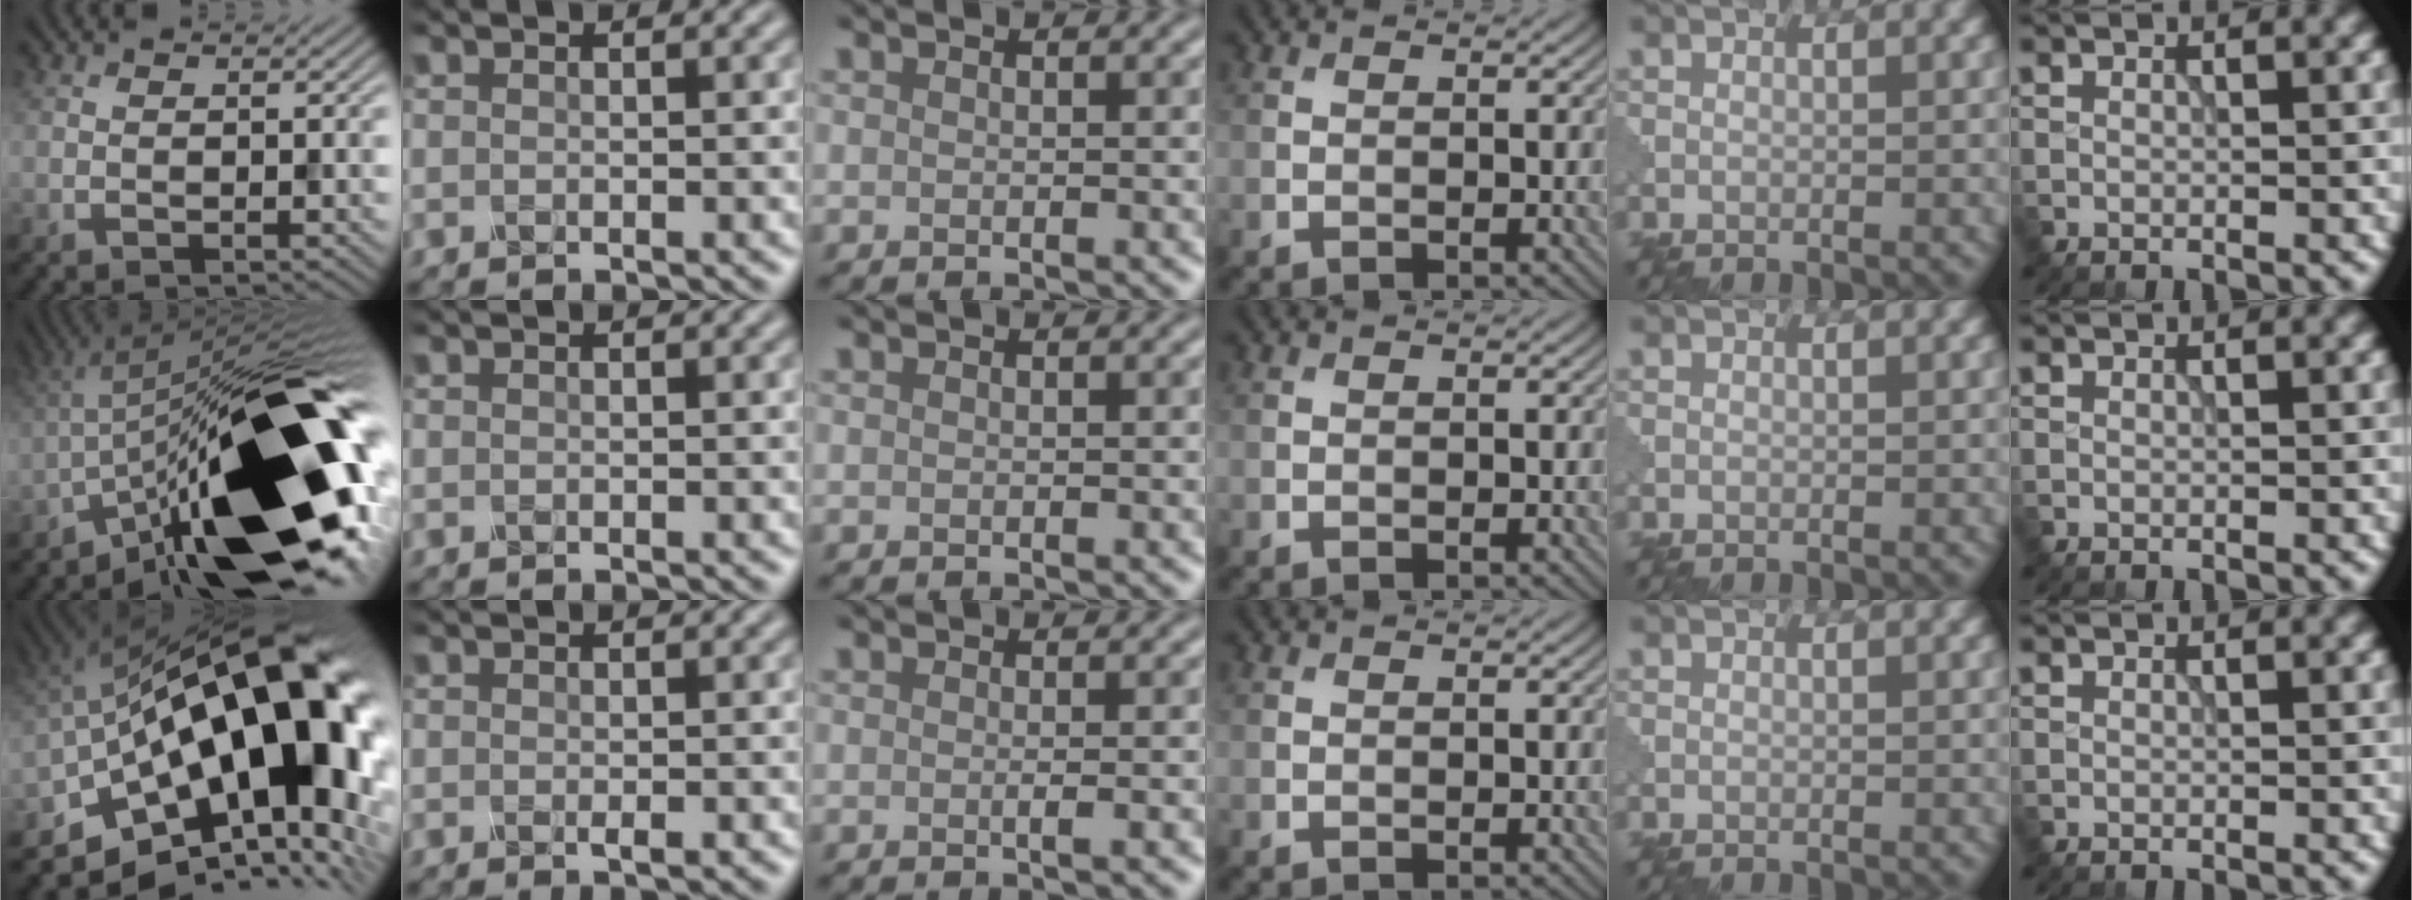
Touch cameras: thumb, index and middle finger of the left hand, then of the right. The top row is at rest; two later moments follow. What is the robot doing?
{"motion": "shake", "object": "salt shaker"}